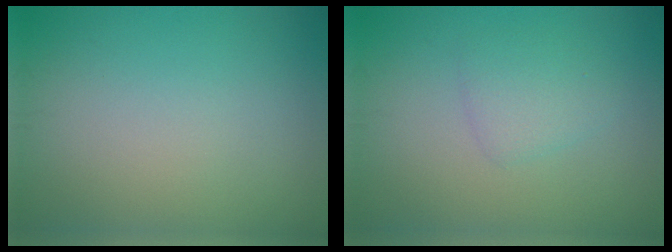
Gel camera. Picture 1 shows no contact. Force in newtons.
{"total": 2.0, "press": 2.0, "slide": 0.2}